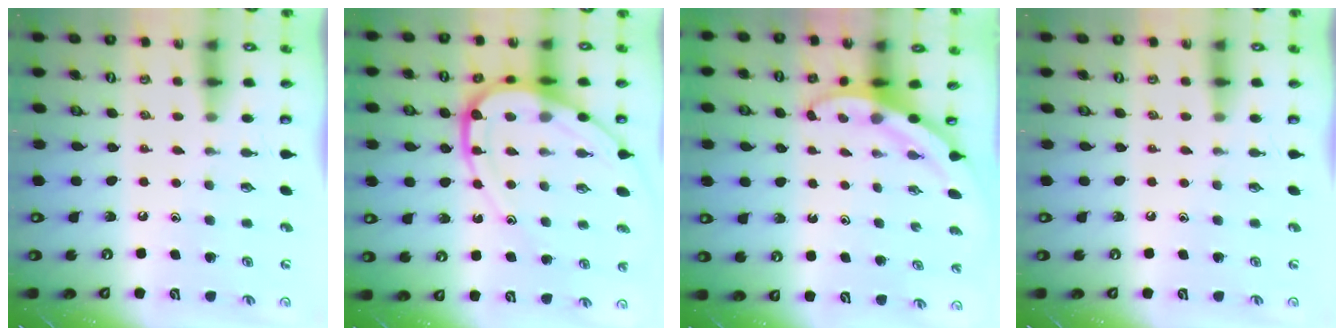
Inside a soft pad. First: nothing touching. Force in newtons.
{"total": 14.0, "press": 13.9, "slide": 1.5}
{"total": 3.5, "press": 3.5, "slide": 0.1}
{"total": 0.0}